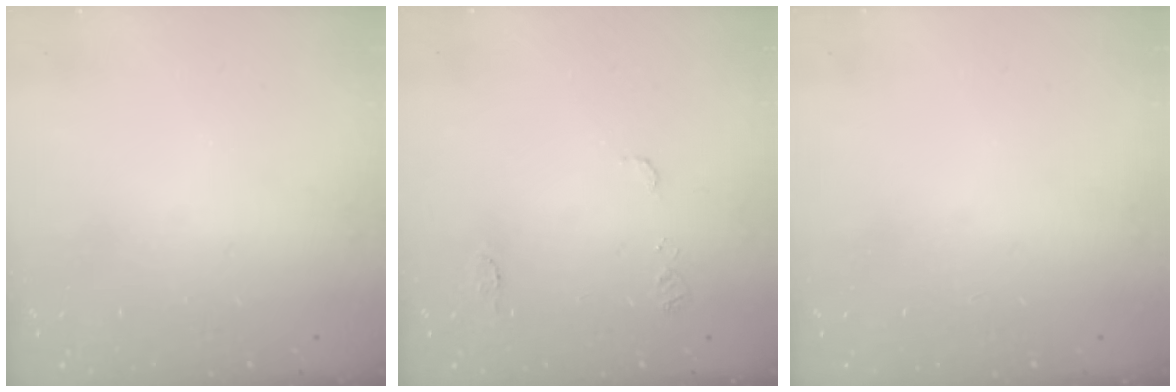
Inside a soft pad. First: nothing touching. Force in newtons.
{"total": 7.1, "press": 7.0, "slide": 0.7}
{"total": 0.0}